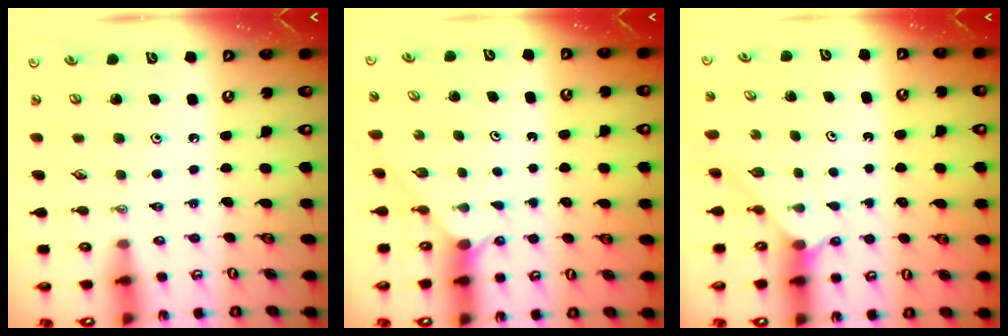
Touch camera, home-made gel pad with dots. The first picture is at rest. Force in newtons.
{"total": 0.9, "press": 0.9, "slide": 0.1}
{"total": 2.1, "press": 2.1, "slide": 0.3}